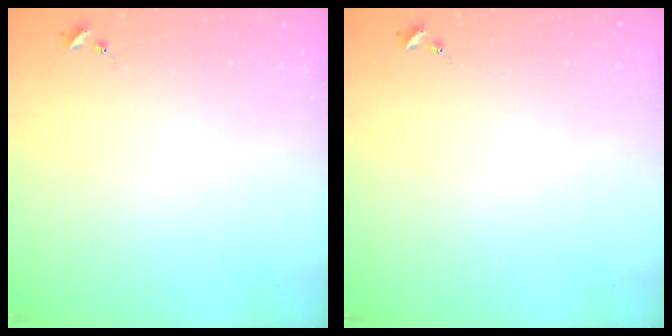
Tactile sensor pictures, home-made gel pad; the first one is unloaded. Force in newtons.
{"total": 0.0}